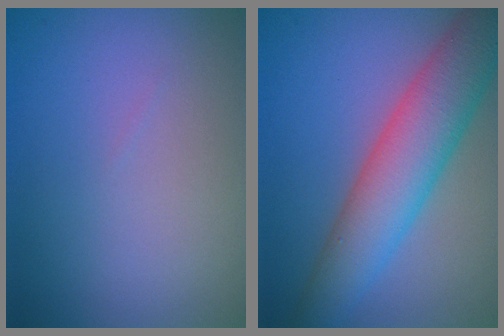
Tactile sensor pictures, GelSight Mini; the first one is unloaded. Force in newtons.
{"total": 7.2, "press": 7.2, "slide": 0.3}